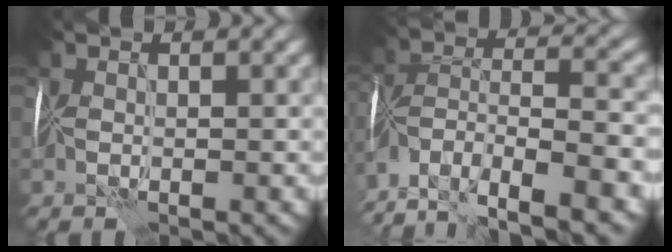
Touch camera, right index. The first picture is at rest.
{"total": 10.2, "force": [-7.3, 3.7, 6.0], "torque": [-0.114, 0.011, -0.134]}